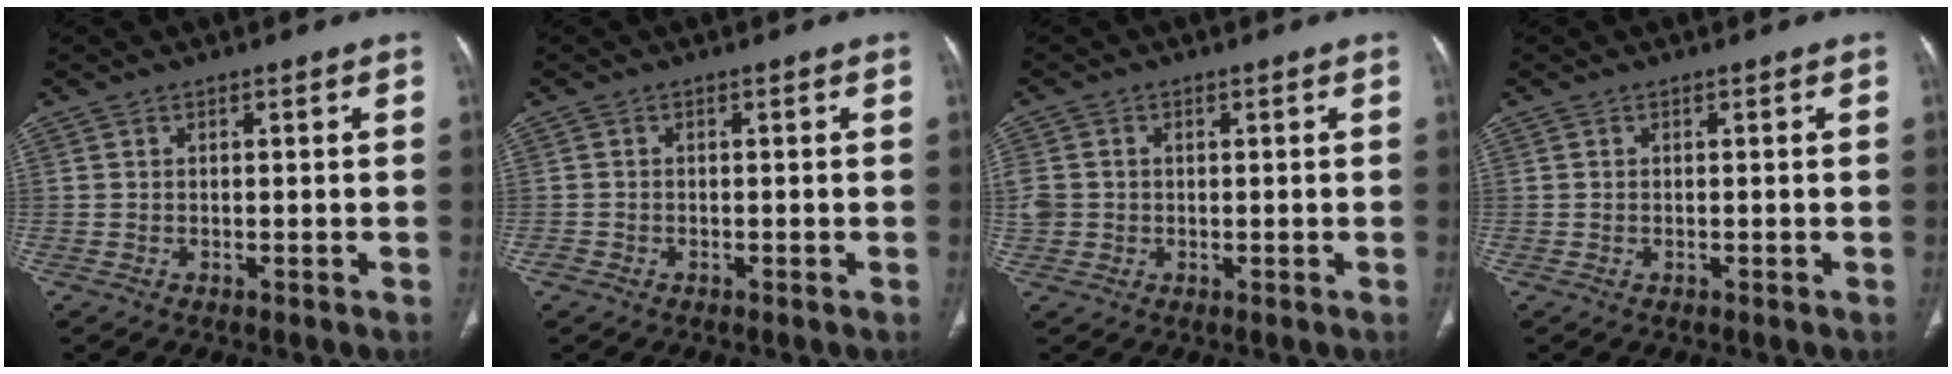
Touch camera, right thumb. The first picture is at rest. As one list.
[{"total": 1.0, "force": [-0.6, 0.8, 0.1], "torque": [-0.003, 0.002, -0.014]}, {"total": 4.4, "force": [0.1, 3.9, 2.0], "torque": [-0.047, 0.009, 0.009]}, {"total": 0.0}]